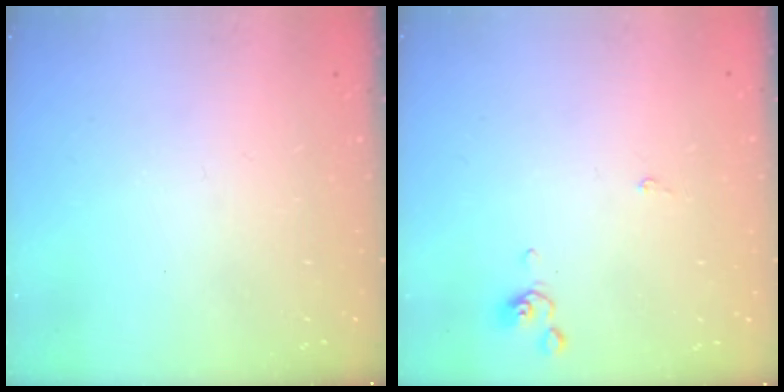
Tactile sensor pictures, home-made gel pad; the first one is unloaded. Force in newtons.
{"total": 0.0}